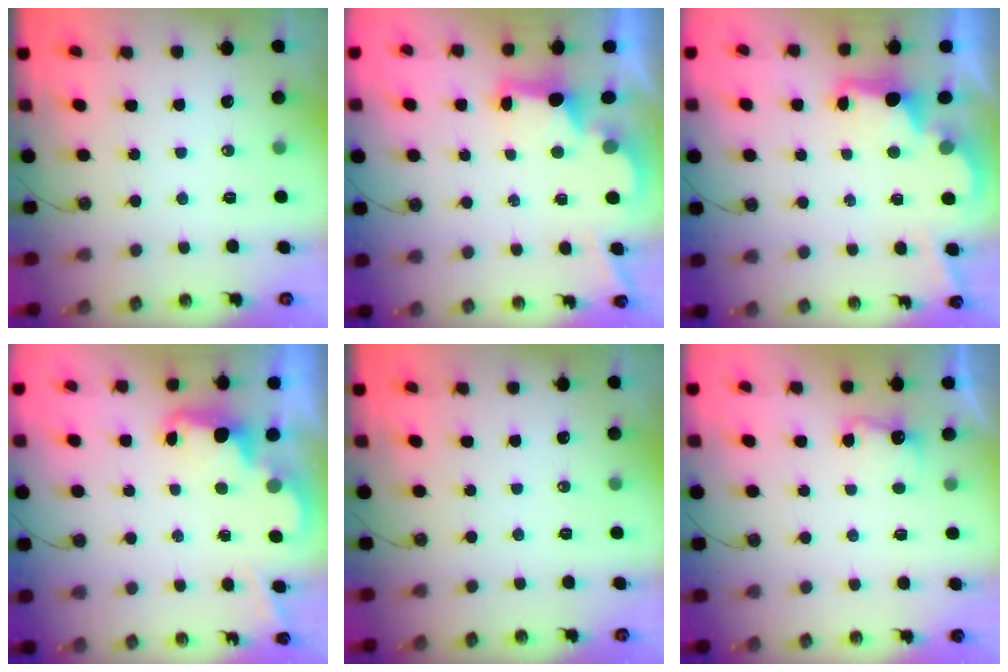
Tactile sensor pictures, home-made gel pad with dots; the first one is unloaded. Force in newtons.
{"total": 2.9, "press": 2.7, "slide": 0.9}
{"total": 2.6, "press": 2.5, "slide": 0.8}
{"total": 2.4, "press": 2.4, "slide": 0.5}
{"total": 0.0}
{"total": 3.8, "press": 3.6, "slide": 1.0}